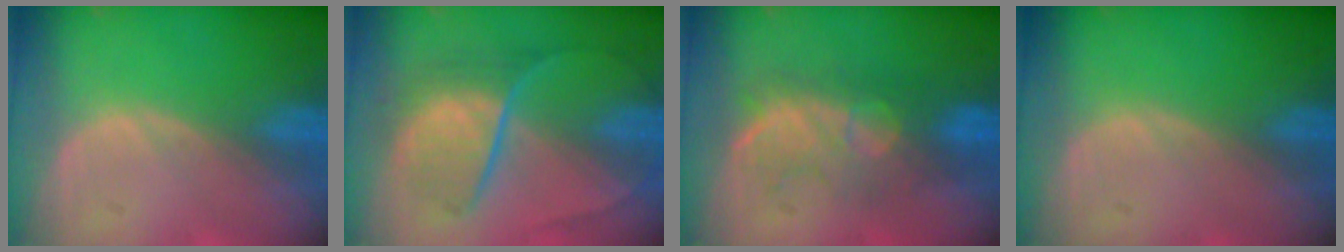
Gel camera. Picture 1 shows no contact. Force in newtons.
{"total": 7.5, "press": 7.2, "slide": 2.1}
{"total": 7.7, "press": 7.5, "slide": 1.3}
{"total": 0.0}